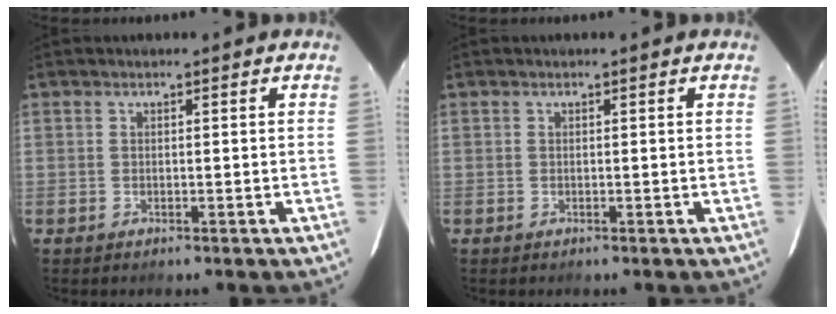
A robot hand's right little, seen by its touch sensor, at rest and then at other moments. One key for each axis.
{"total": 0.0}